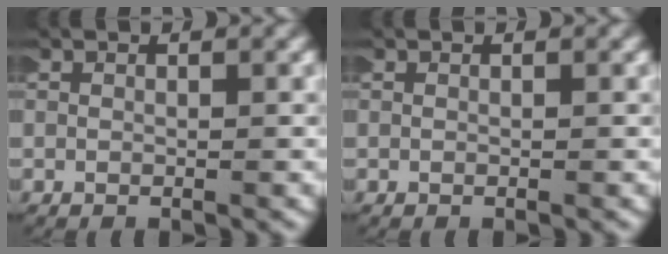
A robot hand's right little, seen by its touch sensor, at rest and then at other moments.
{"total": 0.0}